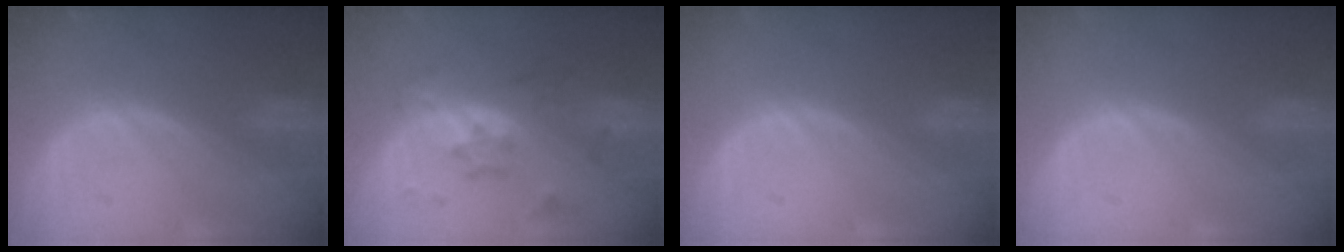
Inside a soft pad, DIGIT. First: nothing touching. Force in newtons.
{"total": 6.3, "press": 6.3, "slide": 0.5}
{"total": 0.0}
{"total": 0.0}